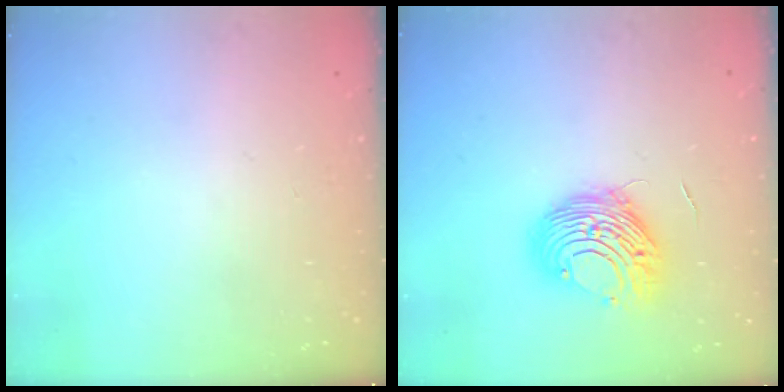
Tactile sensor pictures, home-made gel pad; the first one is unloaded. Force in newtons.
{"total": 11.1, "press": 11.1, "slide": 0.9}